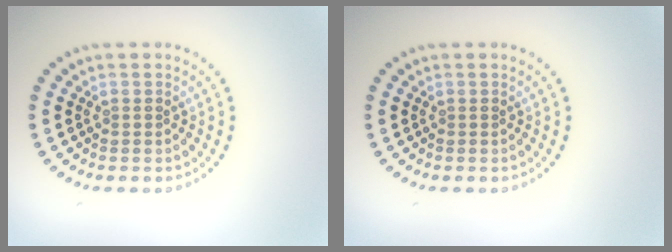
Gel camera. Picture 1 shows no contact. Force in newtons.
{"total": 0.0}